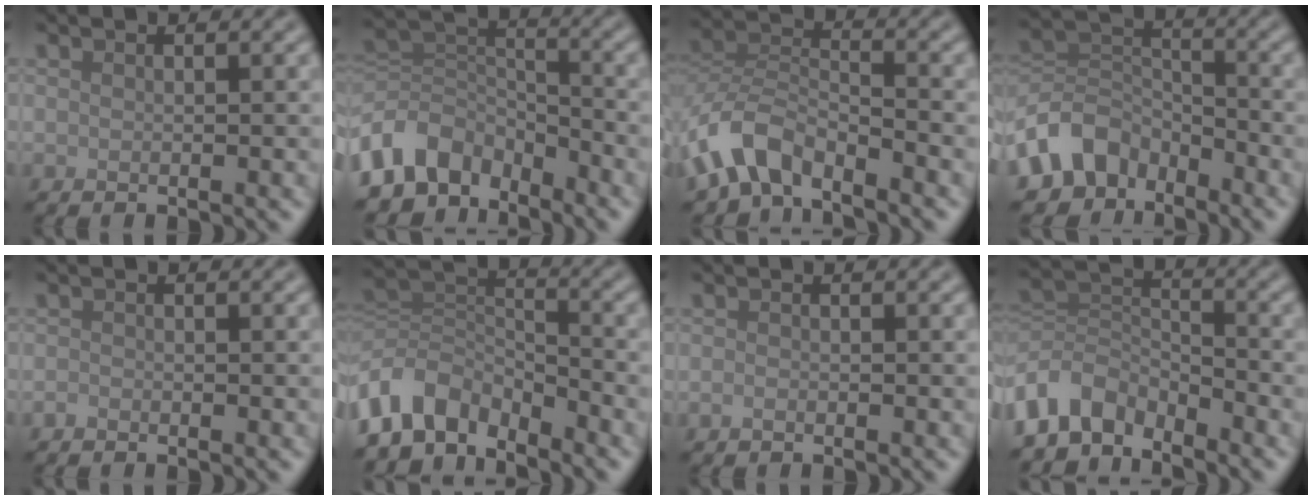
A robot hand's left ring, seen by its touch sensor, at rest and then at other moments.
{"total": 7.6, "force": [-4.9, 5.0, 3.0], "torque": [-0.046, -0.001, -0.108]}
{"total": 5.6, "force": [-4.2, 2.5, 2.7], "torque": [-0.048, 0.001, -0.092]}
{"total": 6.1, "force": [-4.2, 4.0, 2.0], "torque": [-0.023, 0.002, -0.095]}
{"total": 0.5, "force": [-0.5, 0.2, 0.1], "torque": [0.001, -0.003, -0.010]}
{"total": 6.6, "force": [-4.6, 3.7, 2.9], "torque": [-0.041, 0.001, -0.095]}
{"total": 0.6, "force": [-0.4, 0.2, 0.3], "torque": [-0.004, -0.002, -0.009]}
{"total": 5.5, "force": [-3.9, 3.1, 2.2], "torque": [-0.032, 0.001, -0.083]}